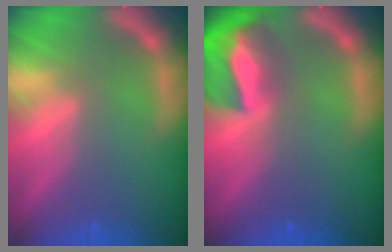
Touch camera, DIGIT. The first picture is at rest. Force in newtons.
{"total": 9.4}